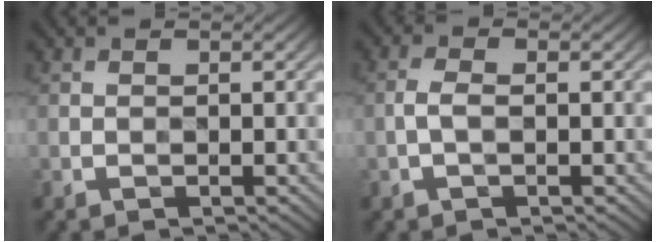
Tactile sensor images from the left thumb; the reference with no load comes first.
{"total": 2.3, "force": [-0.9, 1.0, 1.8], "torque": [-0.048, 0.004, -0.019]}